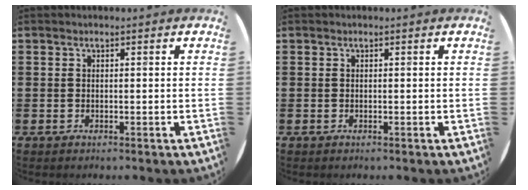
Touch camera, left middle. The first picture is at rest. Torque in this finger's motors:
{"motor_torque": [-0.03, 0.01, 0.01, 0.00]}